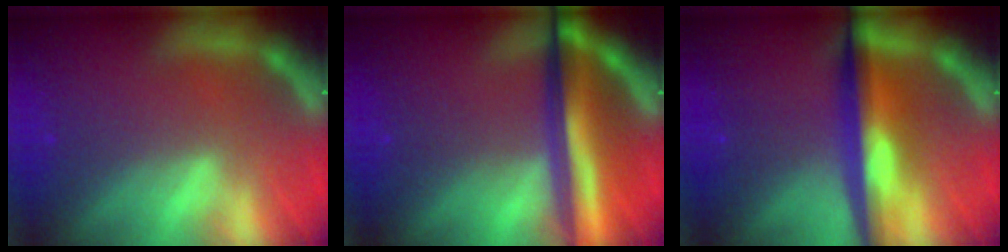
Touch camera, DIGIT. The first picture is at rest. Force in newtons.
{"total": 9.1}
{"total": 7.1}